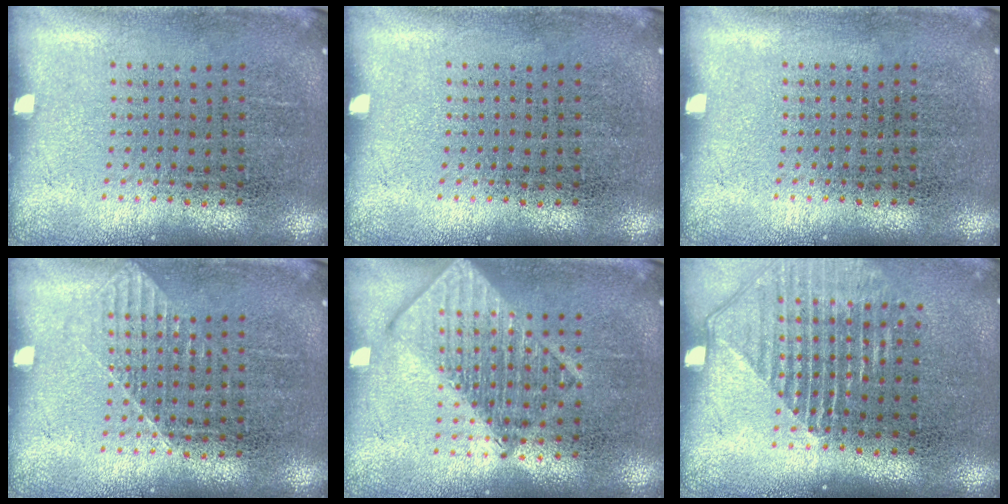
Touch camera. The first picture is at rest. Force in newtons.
{"total": 0.0}
{"total": 0.0}
{"total": 1.0, "press": 1.0, "slide": 0.2}
{"total": 2.9, "press": 2.9, "slide": 0.5}
{"total": 1.6, "press": 1.4, "slide": 0.7}